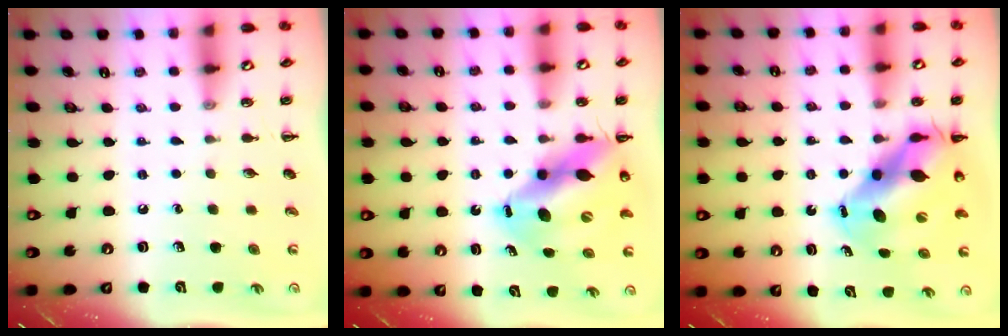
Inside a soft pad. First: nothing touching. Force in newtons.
{"total": 14.1, "press": 13.6, "slide": 3.8}
{"total": 12.1, "press": 11.6, "slide": 3.1}